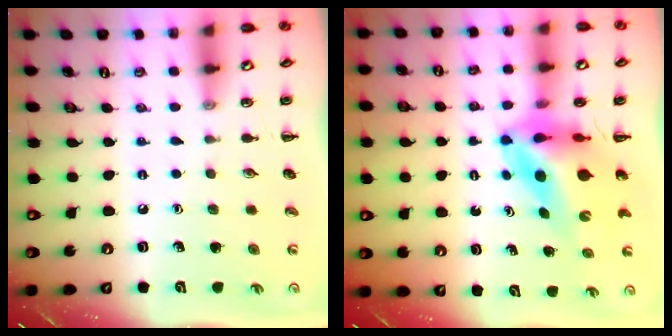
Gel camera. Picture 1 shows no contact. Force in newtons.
{"total": 9.5, "press": 9.0, "slide": 3.2}